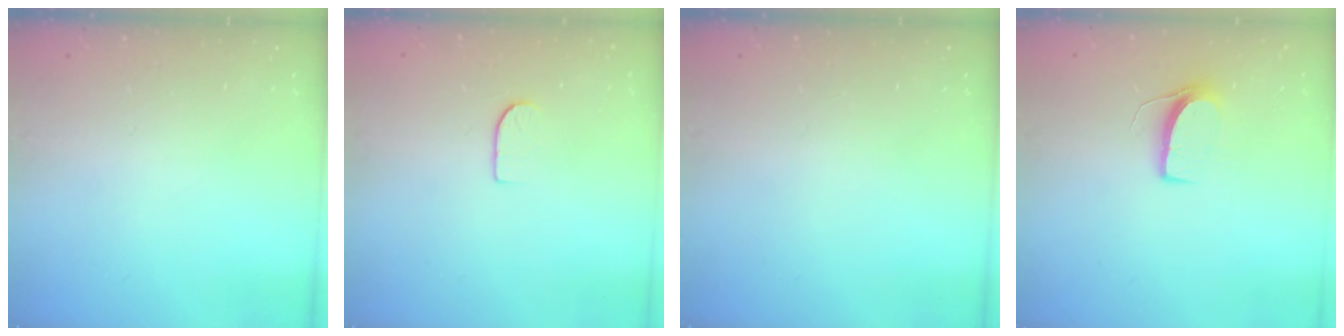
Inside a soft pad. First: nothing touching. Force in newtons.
{"total": 5.5, "press": 5.5, "slide": 0.6}
{"total": 0.0}
{"total": 7.0, "press": 7.0, "slide": 0.4}